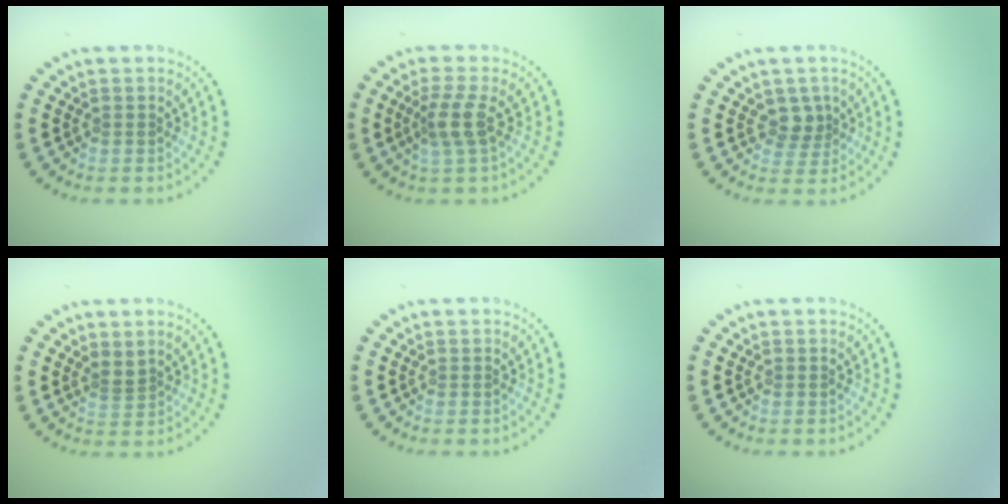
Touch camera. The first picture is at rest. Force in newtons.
{"total": 2.7, "press": 2.2, "slide": 1.6}
{"total": 2.0, "press": 1.7, "slide": 1.1}
{"total": 1.1, "press": 0.6, "slide": 0.9}
{"total": 0.0}
{"total": 0.0}